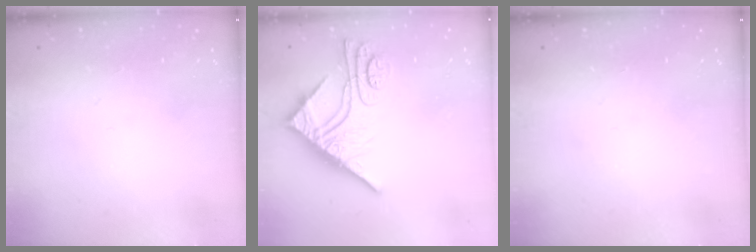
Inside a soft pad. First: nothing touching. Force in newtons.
{"total": 11.6, "press": 11.5, "slide": 1.0}
{"total": 0.0}